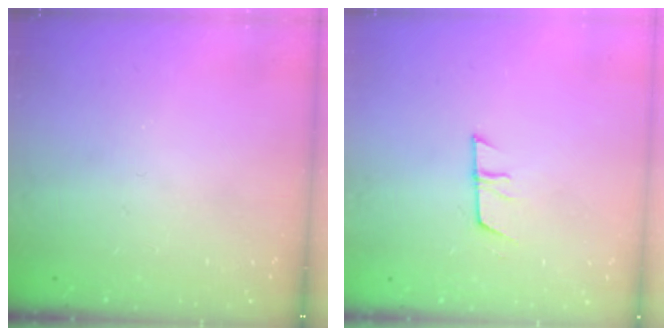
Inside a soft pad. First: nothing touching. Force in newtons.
{"total": 7.2, "press": 7.1, "slide": 0.5}